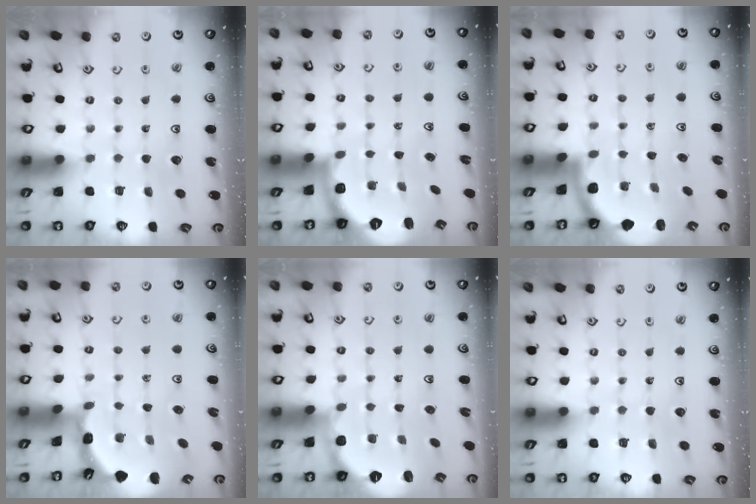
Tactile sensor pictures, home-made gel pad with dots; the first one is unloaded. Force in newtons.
{"total": 2.7, "press": 1.7, "slide": 2.1}
{"total": 1.7, "press": 1.7, "slide": 0.1}
{"total": 1.6, "press": 1.6, "slide": 0.1}
{"total": 2.6, "press": 1.7, "slide": 1.9}
{"total": 0.0}